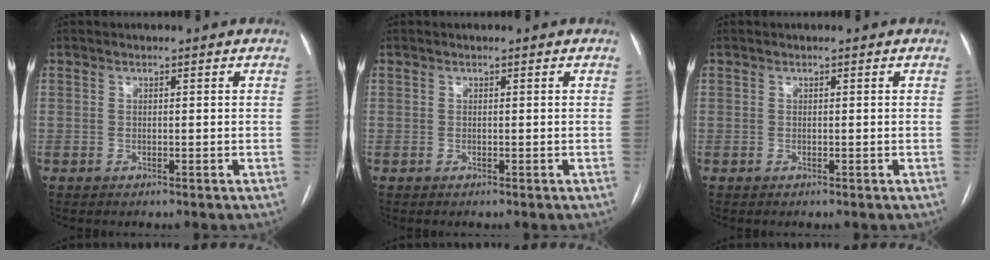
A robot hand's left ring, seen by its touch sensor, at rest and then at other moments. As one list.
[{"total": 0.0}, {"total": 0.0}]